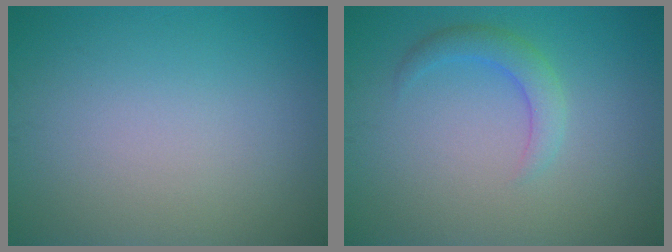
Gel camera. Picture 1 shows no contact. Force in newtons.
{"total": 2.3, "press": 2.3, "slide": 0.1}